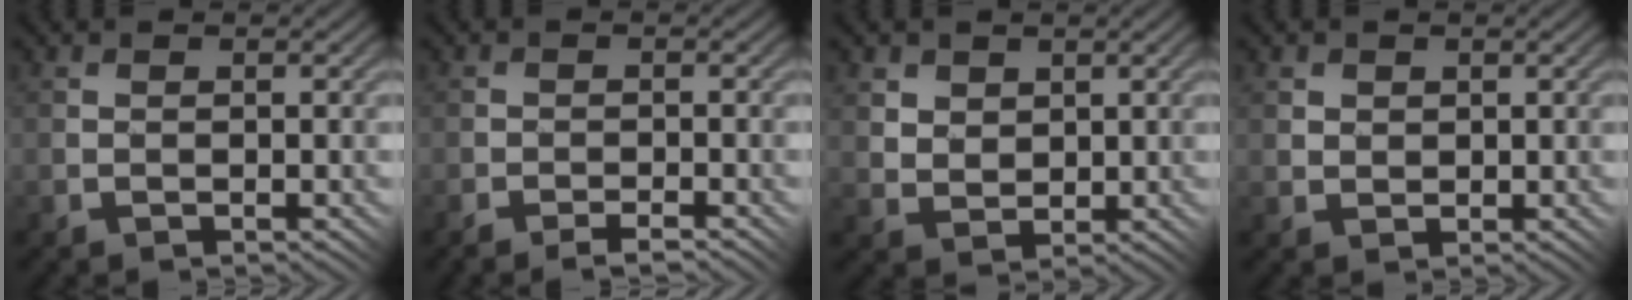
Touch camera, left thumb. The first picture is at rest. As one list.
[{"total": 2.0, "force": [-1.8, 0.5, 0.8], "torque": [-0.008, 0.003, -0.033]}, {"total": 4.2, "force": [2.7, 3.1, 1.1], "torque": [-0.060, -0.003, 0.056]}, {"total": 2.2, "force": [1.3, 1.8, 0.3], "torque": [-0.022, 0.004, 0.025]}]